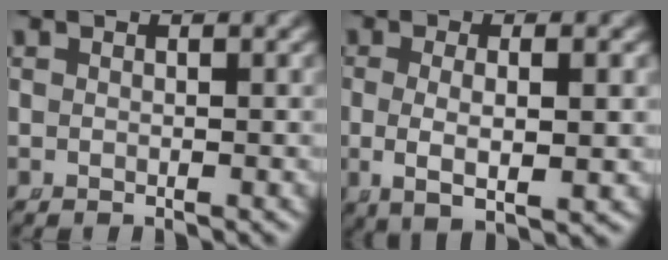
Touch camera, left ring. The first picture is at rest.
{"total": 4.7, "force": [-0.3, 1.7, 4.4], "torque": [-0.086, -0.014, 0.008]}